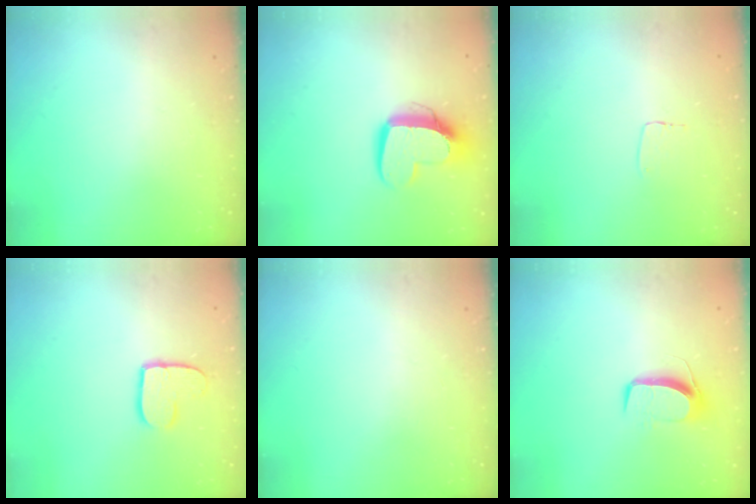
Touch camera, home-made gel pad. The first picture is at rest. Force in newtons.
{"total": 12.1, "press": 12.0, "slide": 1.2}
{"total": 3.8, "press": 3.8, "slide": 0.1}
{"total": 9.4, "press": 9.3, "slide": 0.7}
{"total": 0.0}
{"total": 8.6, "press": 8.5, "slide": 0.4}